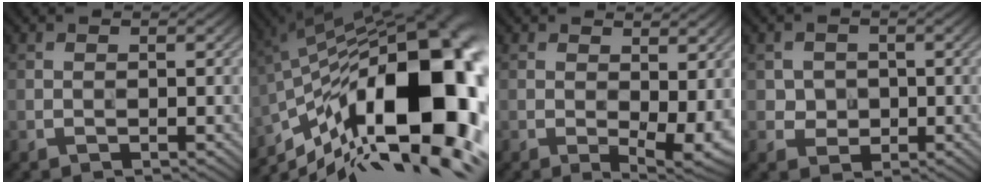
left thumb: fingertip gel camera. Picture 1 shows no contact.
{"total": 22.6, "force": [-7.3, 10.1, 18.8], "torque": [-0.292, 0.010, -0.118]}
{"total": 5.6, "force": [0.2, 2.6, 5.0], "torque": [-0.073, -0.006, 0.009]}
{"total": 2.5, "force": [0.0, 2.5, 0.6], "torque": [-0.018, -0.004, -0.008]}